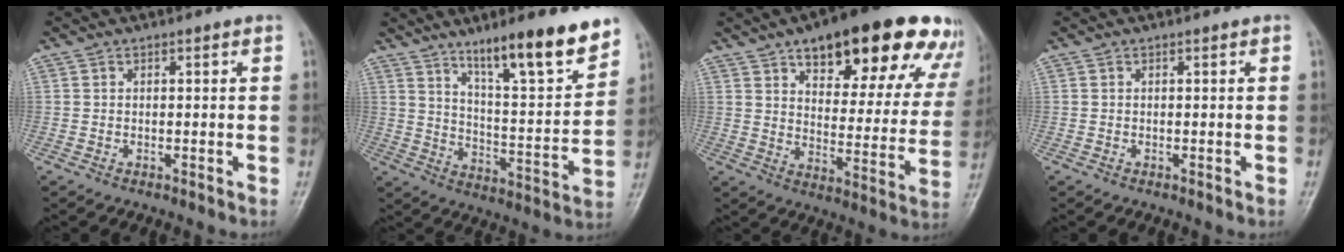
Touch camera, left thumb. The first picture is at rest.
{"total": 16.3, "force": [11.4, 2.8, 11.3], "torque": [-0.151, -0.070, 0.187]}
{"total": 27.4, "force": [16.7, 11.0, 18.8], "torque": [-0.209, -0.034, 0.226]}
{"total": 0.0}